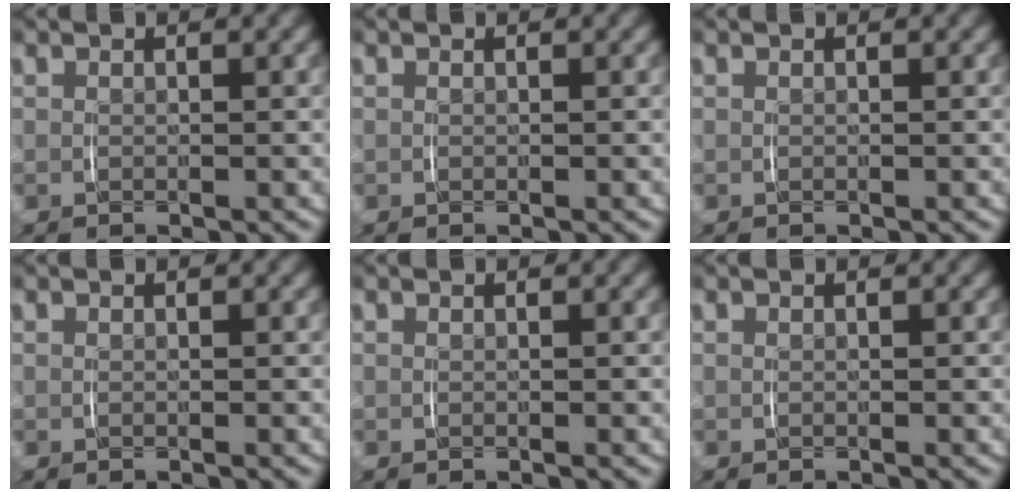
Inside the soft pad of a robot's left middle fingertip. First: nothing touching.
{"total": 0.0}
{"total": 0.0}
{"total": 0.0}
{"total": 0.0}
{"total": 0.0}